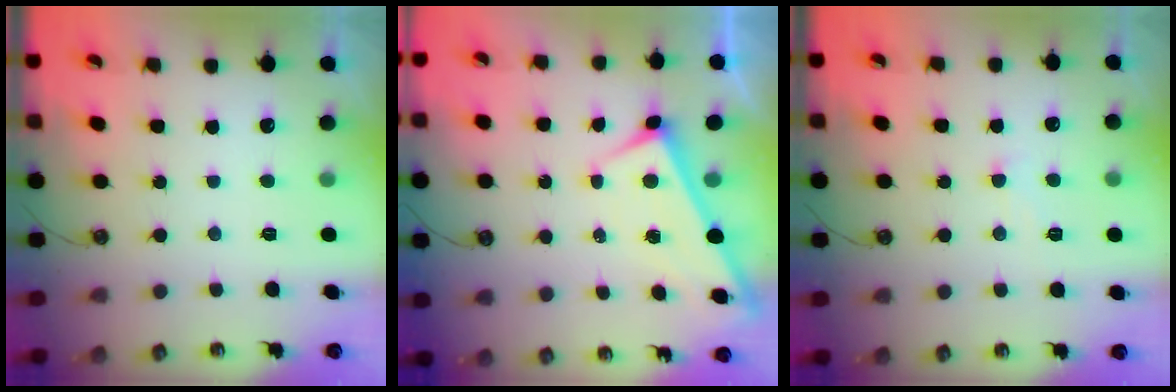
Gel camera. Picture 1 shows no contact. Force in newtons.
{"total": 1.8, "press": 1.8, "slide": 0.1}
{"total": 0.9, "press": 0.8, "slide": 0.5}